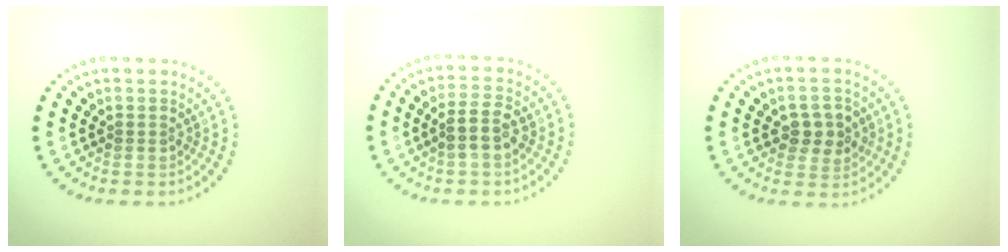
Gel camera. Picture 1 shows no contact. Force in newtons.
{"total": 2.7, "press": 2.6, "slide": 0.7}
{"total": 2.8, "press": 2.8, "slide": 0.6}